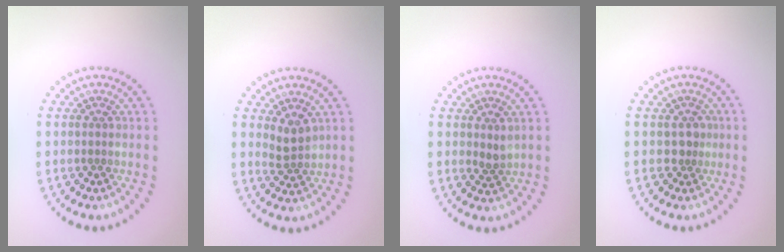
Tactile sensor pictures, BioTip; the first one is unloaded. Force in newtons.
{"total": 1.9, "press": 1.6, "slide": 1.0}
{"total": 1.2, "press": 1.0, "slide": 0.6}
{"total": 1.6, "press": 1.3, "slide": 1.0}